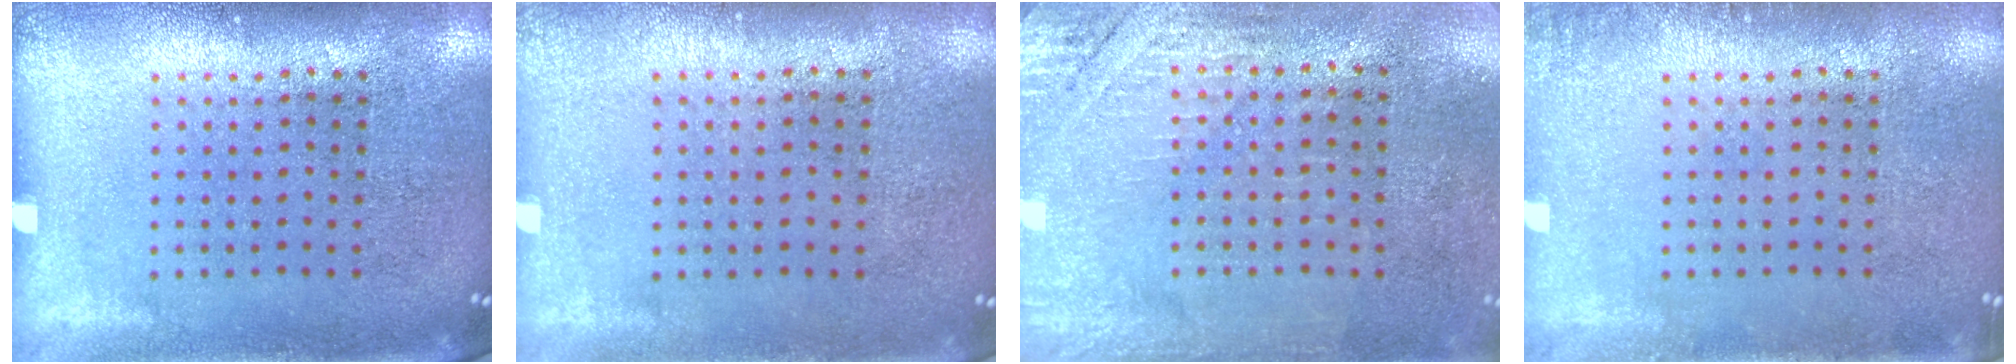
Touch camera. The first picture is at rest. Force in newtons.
{"total": 0.0}
{"total": 2.7, "press": 2.4, "slide": 1.2}
{"total": 1.0, "press": 1.0, "slide": 0.2}